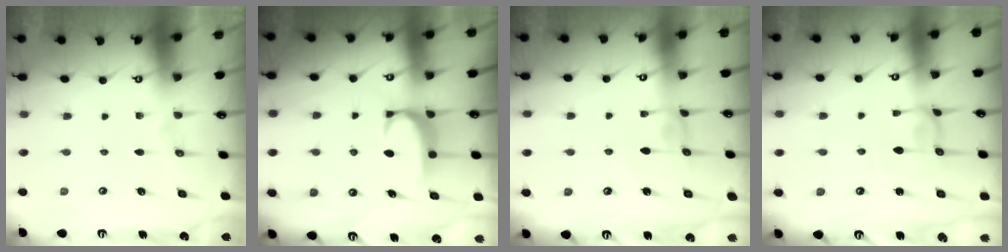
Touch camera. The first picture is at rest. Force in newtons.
{"total": 1.7, "press": 1.6, "slide": 0.6}
{"total": 2.9, "press": 2.9, "slide": 0.1}
{"total": 2.0, "press": 2.0, "slide": 0.1}